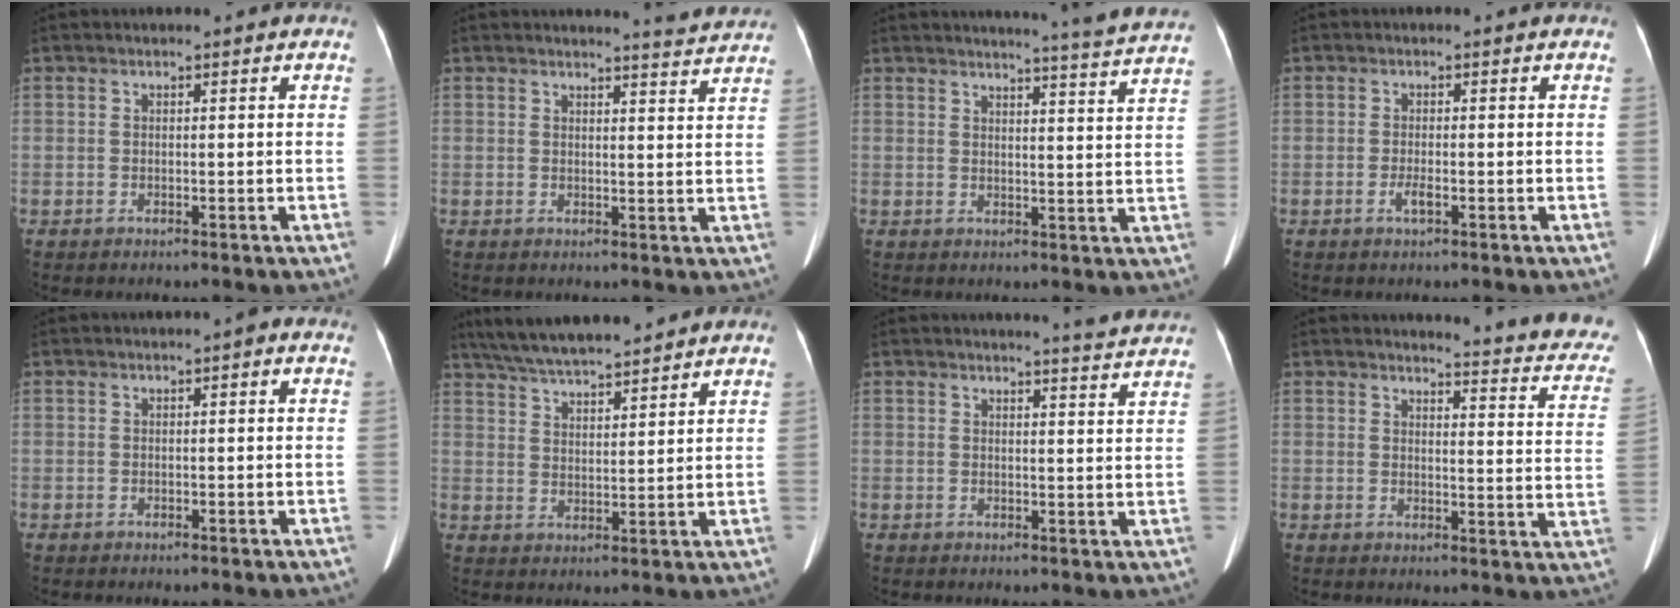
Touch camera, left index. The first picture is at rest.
{"total": 4.9, "force": [4.8, -0.5, 0.6], "torque": [-0.019, -0.014, 0.046]}
{"total": 12.1, "force": [11.5, -2.0, 3.2], "torque": [-0.047, -0.058, 0.119]}
{"total": 1.6, "force": [-0.7, 0.3, 1.4], "torque": [-0.030, -0.001, -0.013]}
{"total": 0.6, "force": [-0.1, 0.3, 0.5], "torque": [-0.003, 0.004, -0.005]}
{"total": 12.4, "force": [11.0, 1.5, 5.4], "torque": [-0.097, 0.027, 0.186]}
{"total": 5.4, "force": [5.2, -0.7, 1.3], "torque": [-0.025, -0.010, 0.049]}
{"total": 13.8, "force": [13.2, 1.3, 4.0], "torque": [-0.022, -0.084, 0.114]}